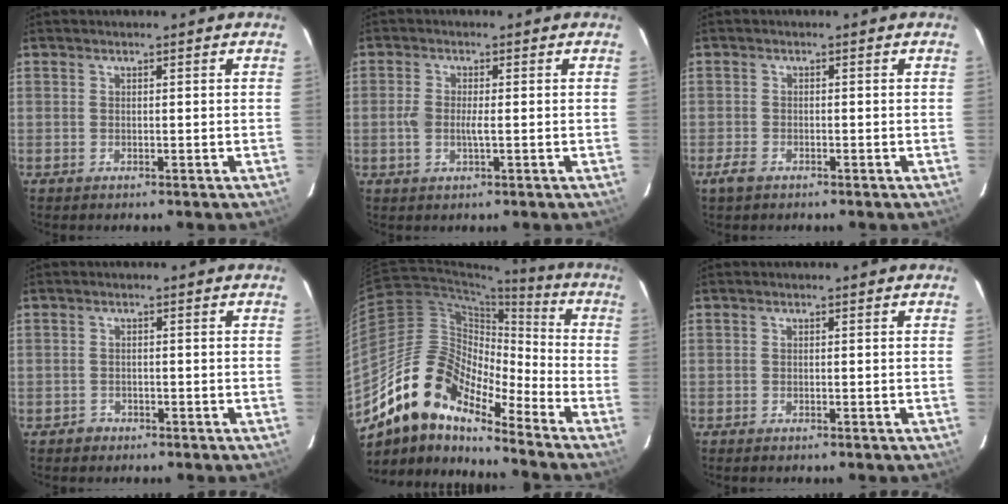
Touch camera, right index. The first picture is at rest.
{"total": 3.3, "force": [-0.5, 1.2, 3.0], "torque": [-0.067, 0.000, -0.009]}
{"total": 2.4, "force": [-1.7, 1.3, 1.1], "torque": [-0.029, -0.002, -0.033]}
{"total": 1.8, "force": [-1.1, 1.4, 0.1], "torque": [-0.004, 0.006, -0.014]}
{"total": 15.8, "force": [-12.5, 5.4, 8.0], "torque": [-0.133, 0.004, -0.253]}
{"total": 0.7, "force": [-0.6, 0.2, 0.3], "torque": [-0.007, -0.002, -0.012]}